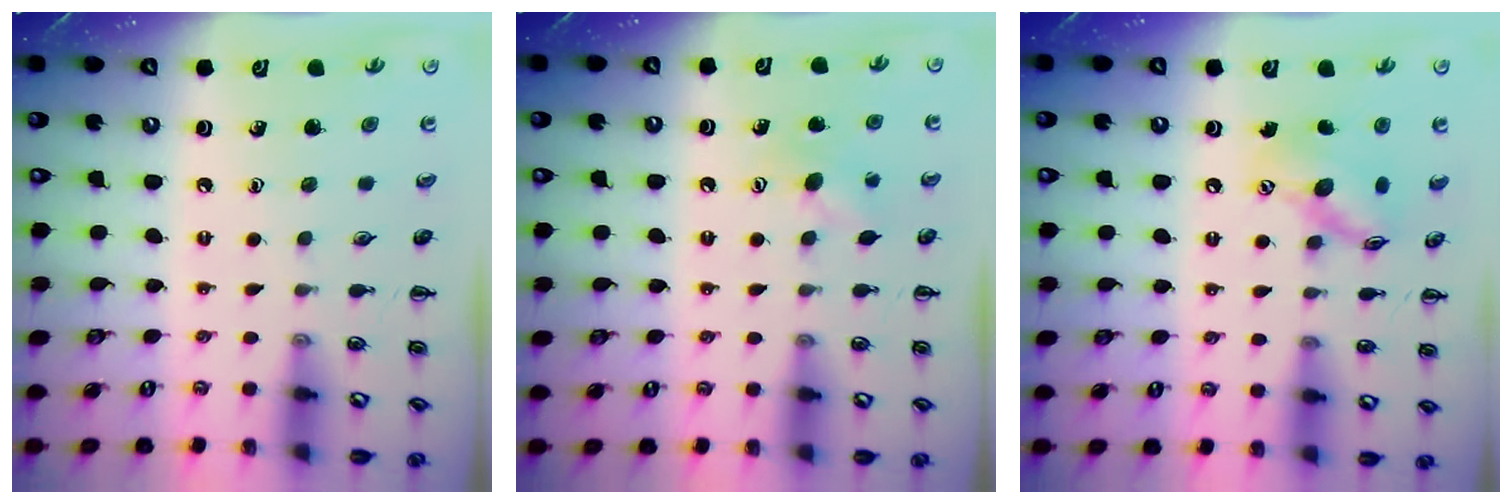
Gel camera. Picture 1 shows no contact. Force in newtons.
{"total": 6.8, "press": 6.6, "slide": 1.4}
{"total": 11.7, "press": 11.7, "slide": 1.2}